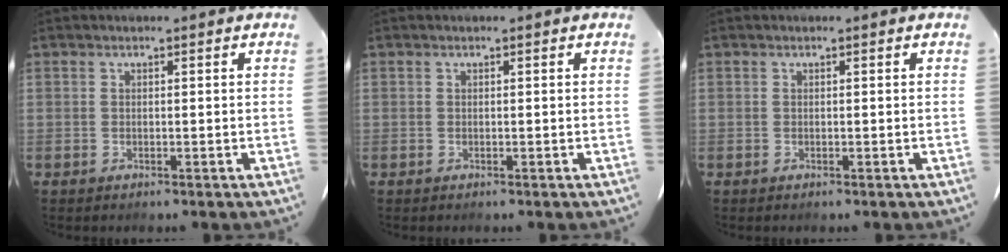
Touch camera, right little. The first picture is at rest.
{"total": 0.0}
{"total": 0.0}